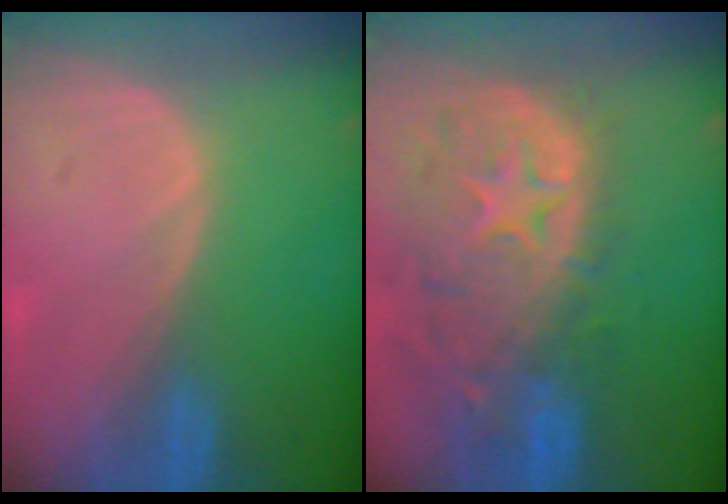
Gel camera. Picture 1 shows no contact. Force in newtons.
{"total": 13.7, "press": 11.3, "slide": 7.9}